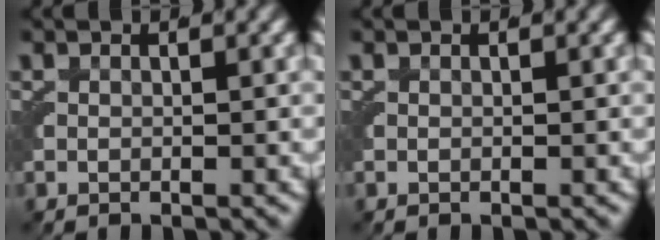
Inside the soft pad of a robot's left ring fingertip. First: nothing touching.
{"total": 0.0}